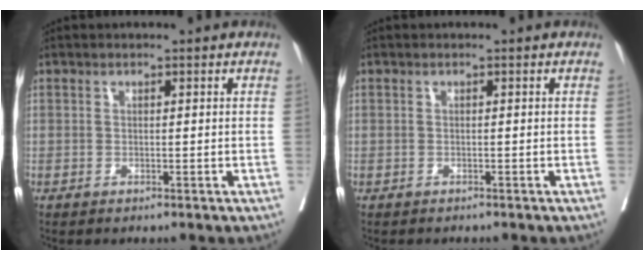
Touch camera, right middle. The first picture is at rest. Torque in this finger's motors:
{"motor_torque": [0.30, -0.47, 0.00, -0.01]}